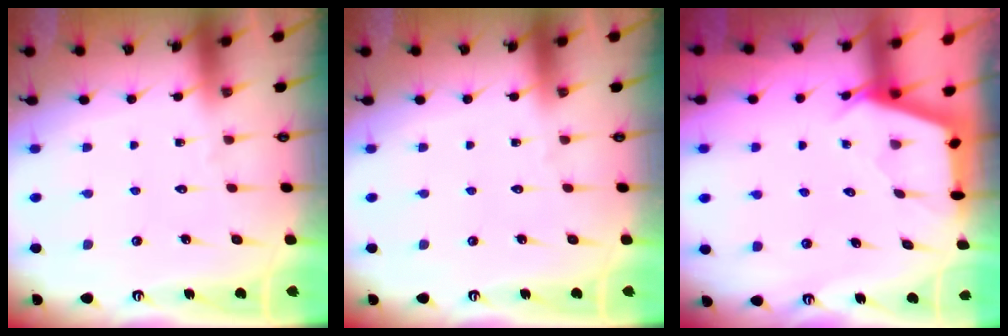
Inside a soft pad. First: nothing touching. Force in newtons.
{"total": 0.0}
{"total": 2.6, "press": 2.6, "slide": 0.4}